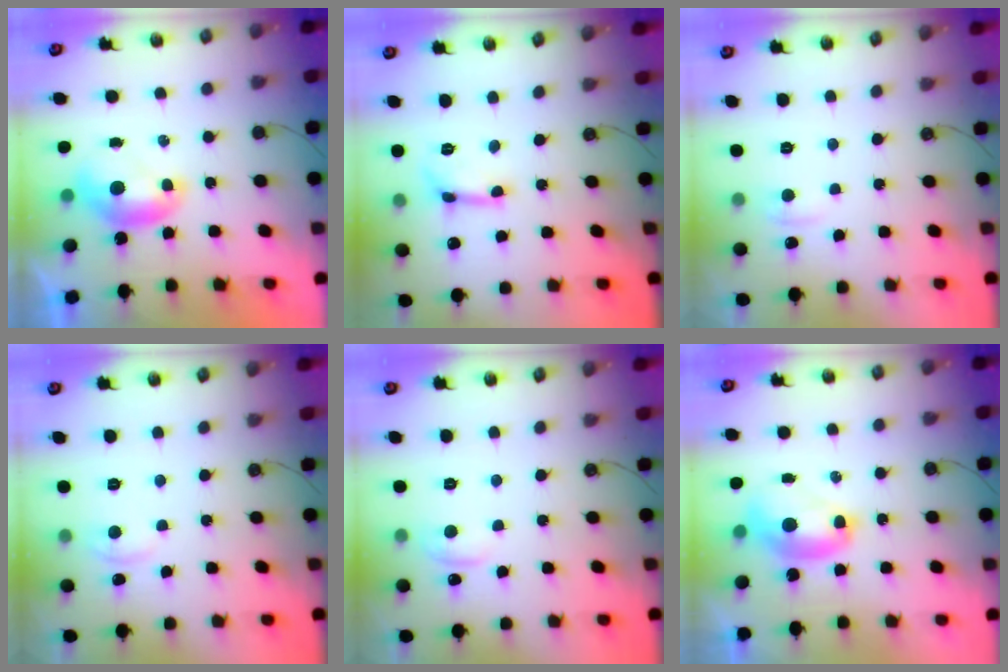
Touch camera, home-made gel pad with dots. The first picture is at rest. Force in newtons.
{"total": 0.0}
{"total": 0.9, "press": 0.7, "slide": 0.7}
{"total": 2.7, "press": 2.6, "slide": 0.5}
{"total": 1.7, "press": 1.5, "slide": 0.7}
{"total": 2.7, "press": 2.7, "slide": 0.1}